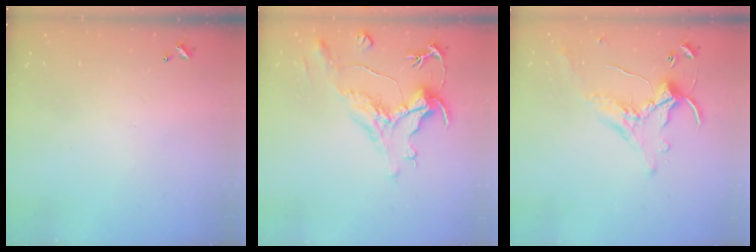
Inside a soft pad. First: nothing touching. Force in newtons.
{"total": 1.6, "press": 0.0, "slide": 1.6}
{"total": 1.1, "press": 0.3, "slide": 1.0}